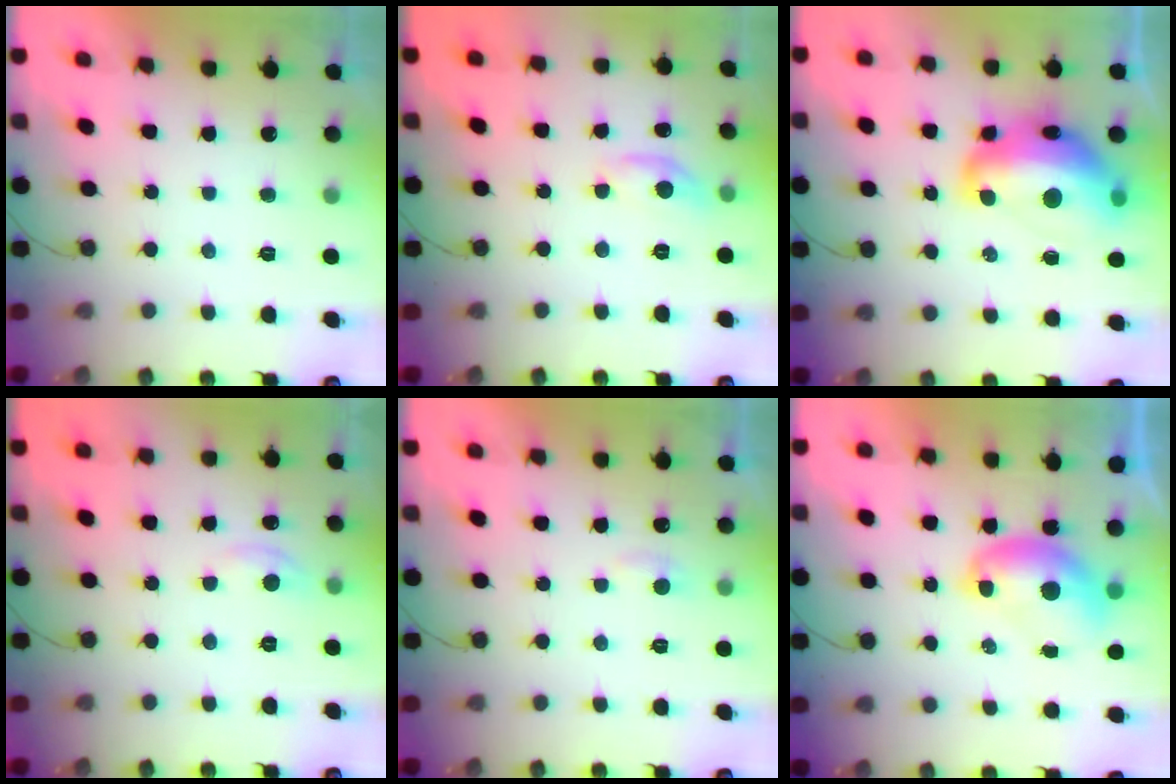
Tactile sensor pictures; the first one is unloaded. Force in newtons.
{"total": 5.5, "press": 5.5, "slide": 0.4}
{"total": 18.9, "press": 18.8, "slide": 1.6}
{"total": 3.6, "press": 3.6, "slide": 0.5}
{"total": 4.2, "press": 4.1, "slide": 0.5}
{"total": 7.7, "press": 7.6, "slide": 1.4}